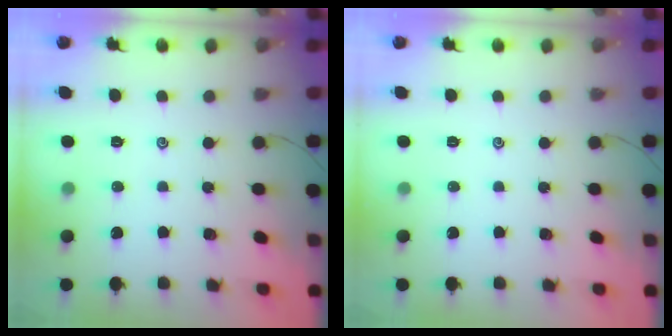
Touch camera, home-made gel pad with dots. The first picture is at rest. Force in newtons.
{"total": 0.0}